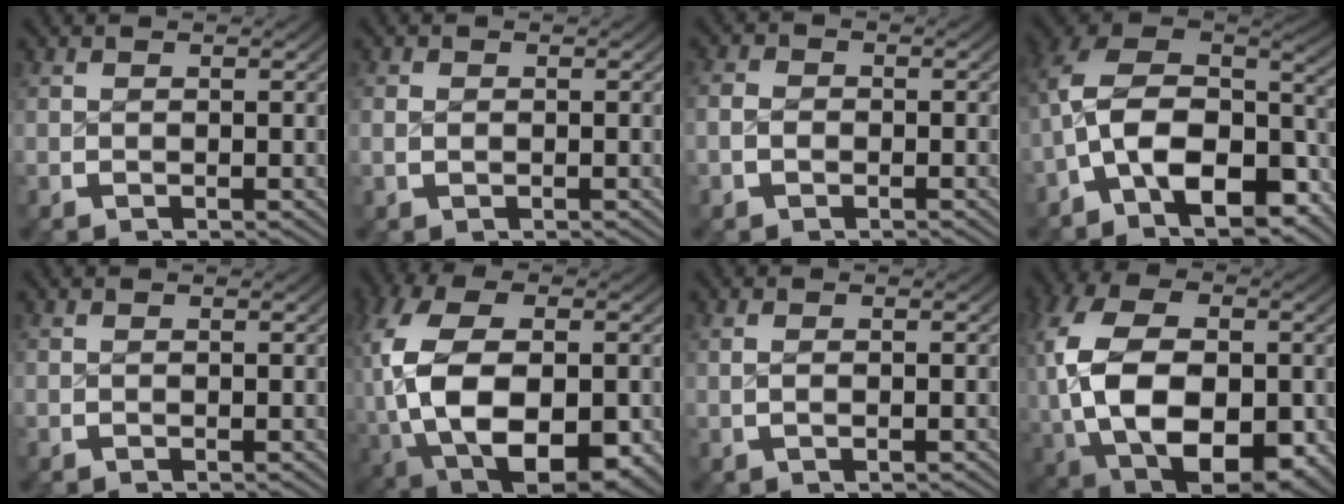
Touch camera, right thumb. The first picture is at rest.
{"total": 0.8, "force": [-0.1, 0.6, 0.5], "torque": [-0.013, -0.006, 0.001]}
{"total": 1.7, "force": [-0.7, 1.3, 0.8], "torque": [-0.016, -0.002, -0.015]}
{"total": 14.5, "force": [-2.3, 10.1, 10.2], "torque": [-0.234, -0.050, -0.025]}
{"total": 0.0}
{"total": 15.2, "force": [-2.5, 9.8, 11.4], "torque": [-0.277, -0.070, 0.003]}
{"total": 0.8, "force": [-0.1, 0.2, 0.7], "torque": [-0.017, -0.001, 0.002]}
{"total": 16.4, "force": [-1.6, 11.0, 12.1], "torque": [-0.285, -0.073, 0.016]}